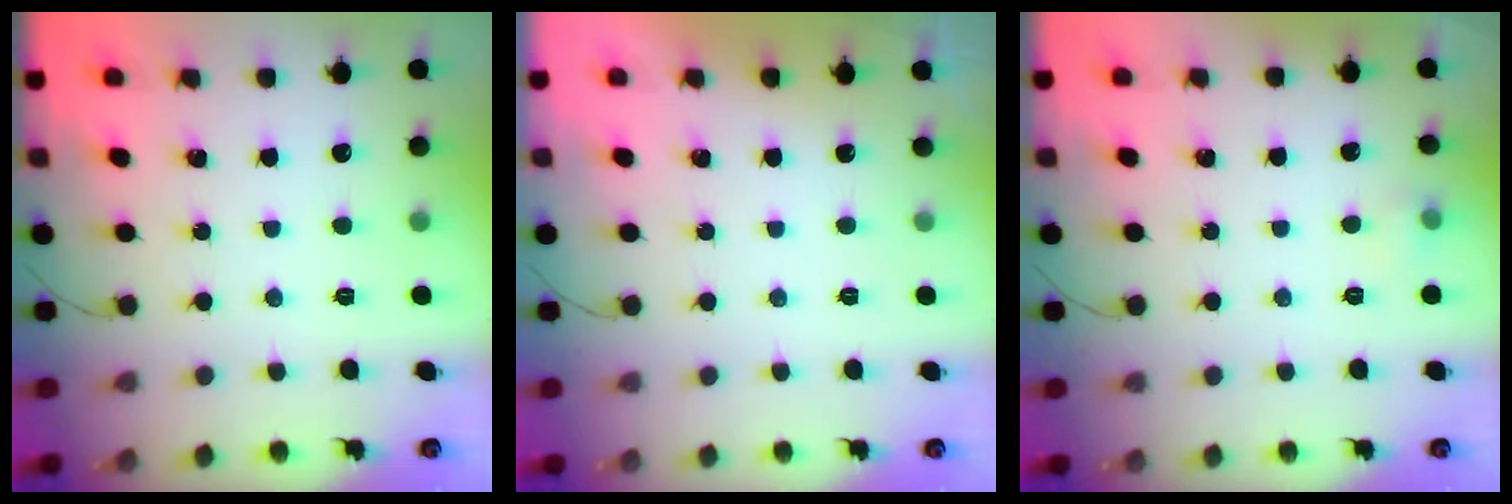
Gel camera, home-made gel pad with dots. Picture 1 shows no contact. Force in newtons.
{"total": 0.0}
{"total": 3.7, "press": 3.5, "slide": 1.0}